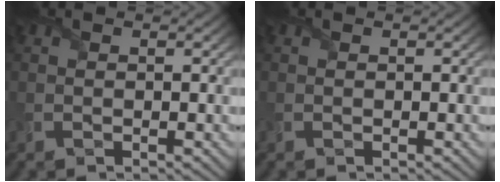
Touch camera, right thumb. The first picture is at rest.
{"total": 0.0}